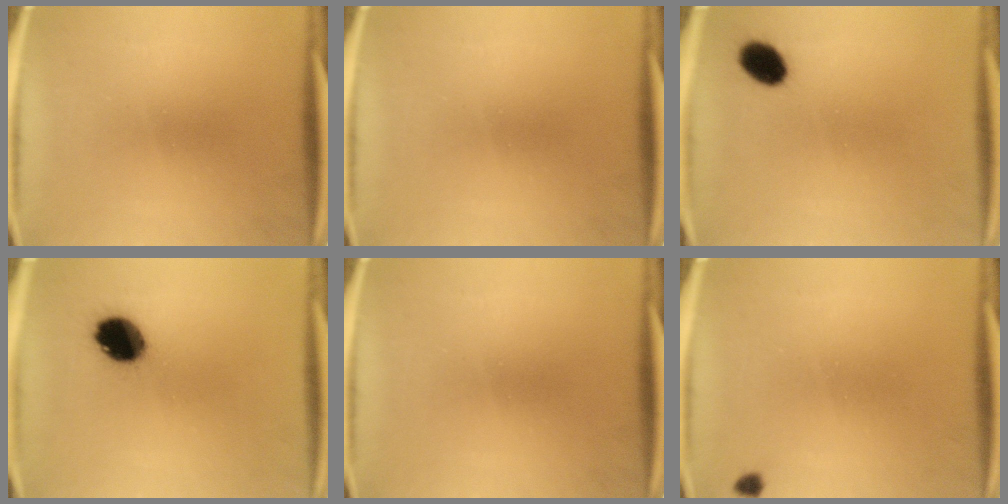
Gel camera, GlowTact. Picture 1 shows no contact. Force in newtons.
{"total": 0.0}
{"total": 5.8}
{"total": 10.2}
{"total": 0.0}
{"total": 1.0}